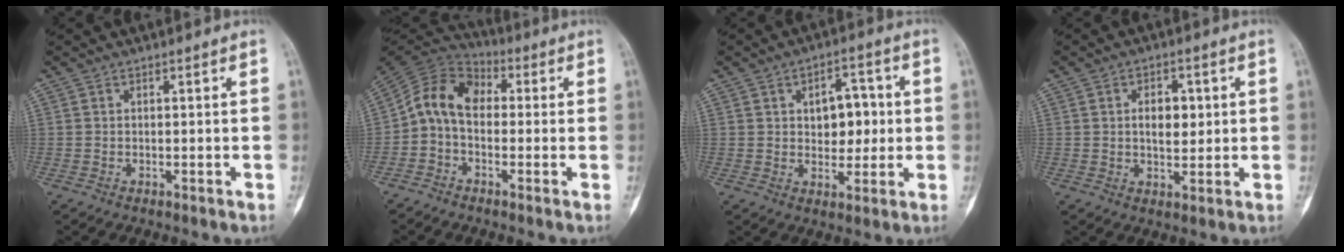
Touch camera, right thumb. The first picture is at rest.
{"total": 10.2, "force": [-0.2, 7.2, 7.2], "torque": [-0.113, 0.033, -0.025]}
{"total": 8.4, "force": [1.2, 5.5, 6.2], "torque": [-0.047, 0.004, 0.018]}
{"total": 5.8, "force": [1.0, 3.5, 4.5], "torque": [-0.048, -0.003, 0.016]}